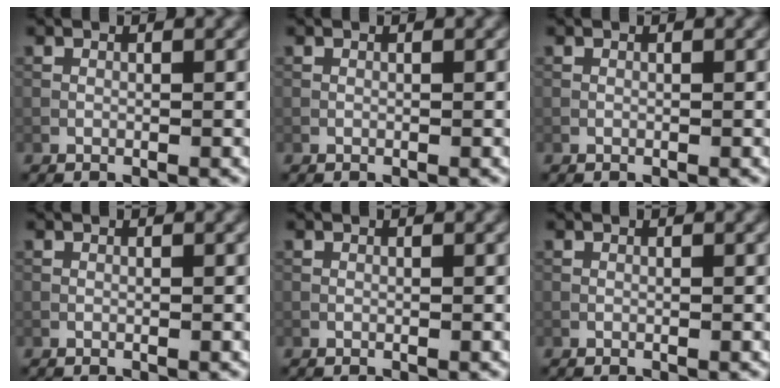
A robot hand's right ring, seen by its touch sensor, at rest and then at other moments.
{"total": 0.0}
{"total": 0.0}
{"total": 0.0}
{"total": 0.0}
{"total": 0.0}